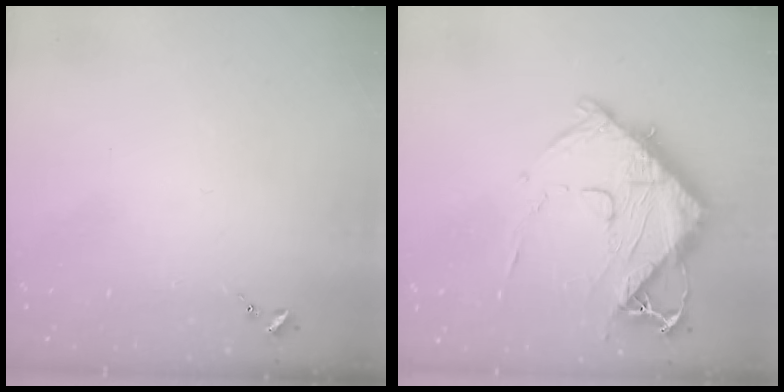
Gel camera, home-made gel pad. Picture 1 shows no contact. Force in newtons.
{"total": 15.6, "press": 15.6, "slide": 1.1}